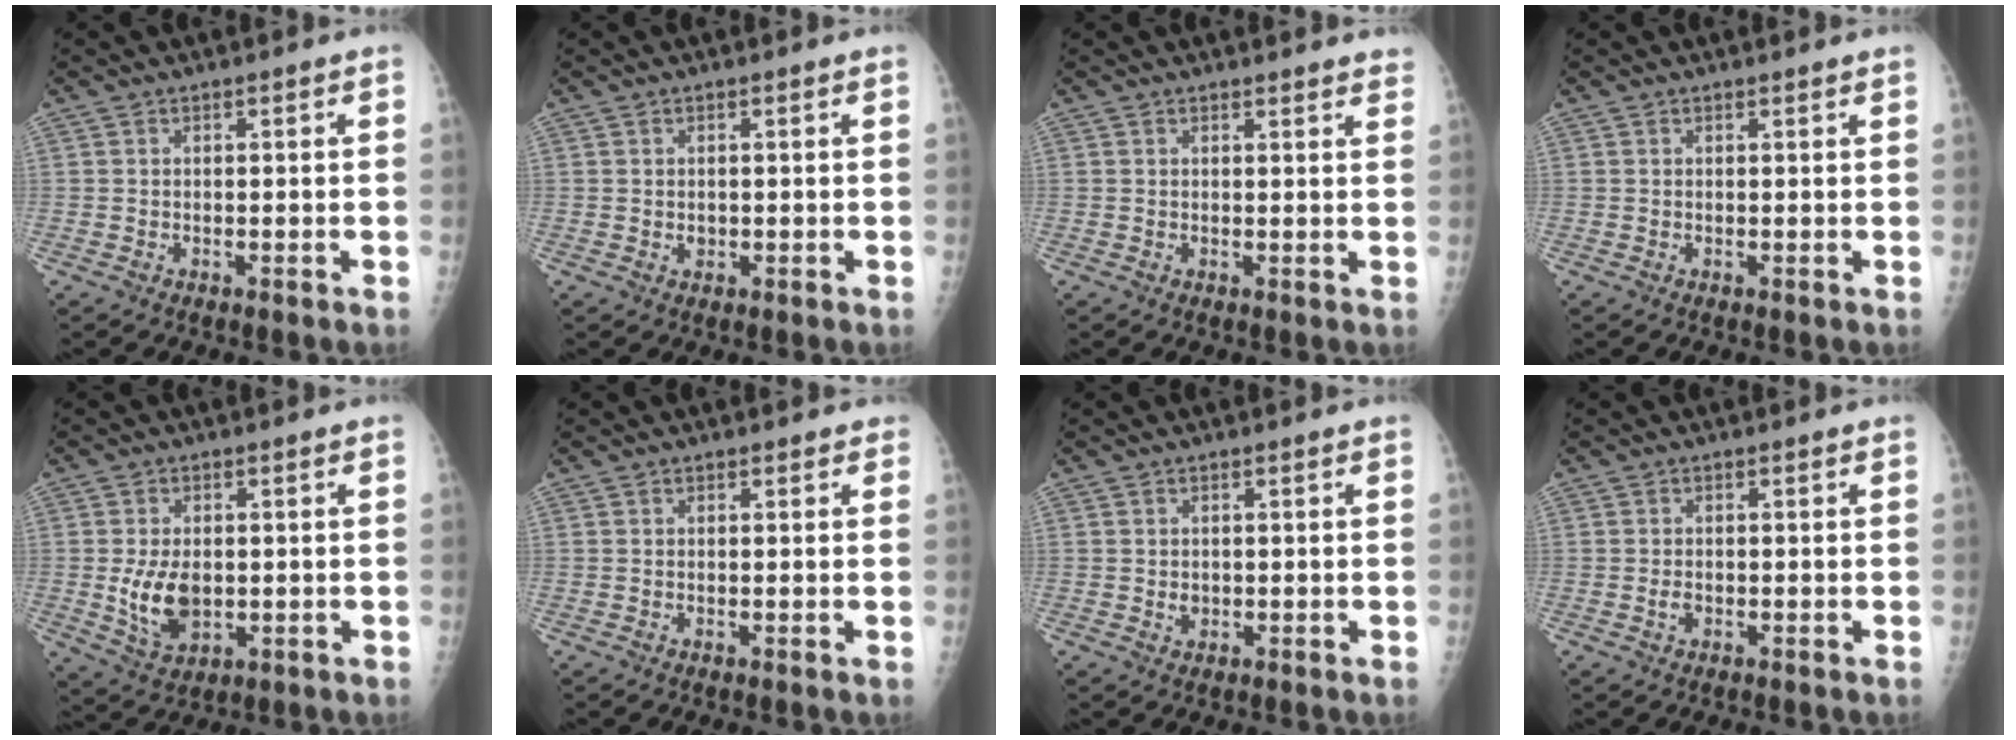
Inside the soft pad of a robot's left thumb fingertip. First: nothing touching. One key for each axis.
{"total": 0.9, "fx": 0.1, "fy": 0.8, "fz": 0.5, "tx": -0.004, "ty": 0.000, "tz": 0.003}
{"total": 3.8, "fx": 3.6, "fy": 0.7, "fz": 0.9, "tx": 0.003, "ty": -0.014, "tz": 0.028}
{"total": 0.8, "fx": 0.8, "fy": 0.0, "fz": 0.2, "tx": -0.007, "ty": -0.001, "tz": 0.010}
{"total": 8.0, "fx": -0.3, "fy": 5.1, "fz": 6.2, "tx": -0.101, "ty": -0.012, "tz": 0.007}
{"total": 0.9, "fx": 0.8, "fy": 0.5, "fz": 0.2, "tx": 0.007, "ty": -0.002, "tz": 0.005}
{"total": 1.3, "fx": 0.1, "fy": 1.1, "fz": 0.7, "tx": -0.009, "ty": 0.000, "tz": 0.005}
{"total": 1.2, "fx": -0.2, "fy": 0.8, "fz": 0.9, "tx": -0.014, "ty": 0.000, "tz": -0.003}